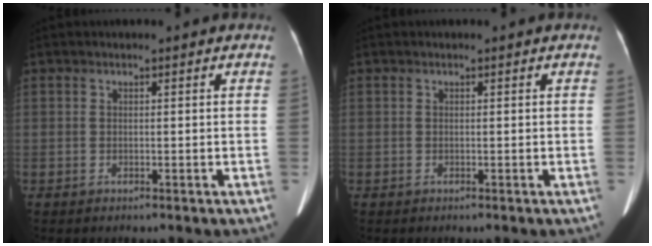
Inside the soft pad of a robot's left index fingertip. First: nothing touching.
{"total": 0.0}